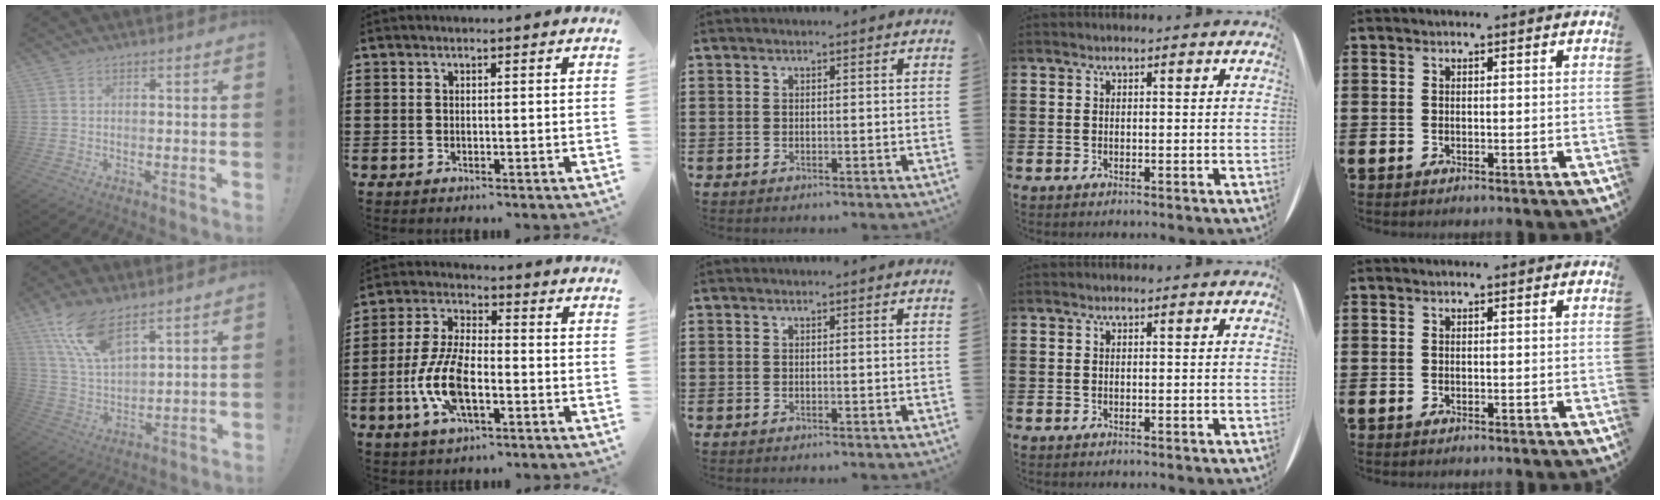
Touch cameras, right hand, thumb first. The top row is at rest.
{"thumb": {"total": 13.1, "force": [9.6, 4.7, 7.7], "torque": [-0.167, -0.051, 0.178]}, "index": {"total": 9.9, "force": [-2.9, 4.4, 8.4], "torque": [-0.203, -0.011, -0.060]}}